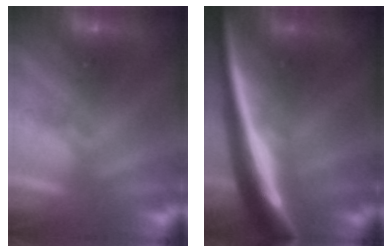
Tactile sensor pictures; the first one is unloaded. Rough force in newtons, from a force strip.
{"total": 6.7}